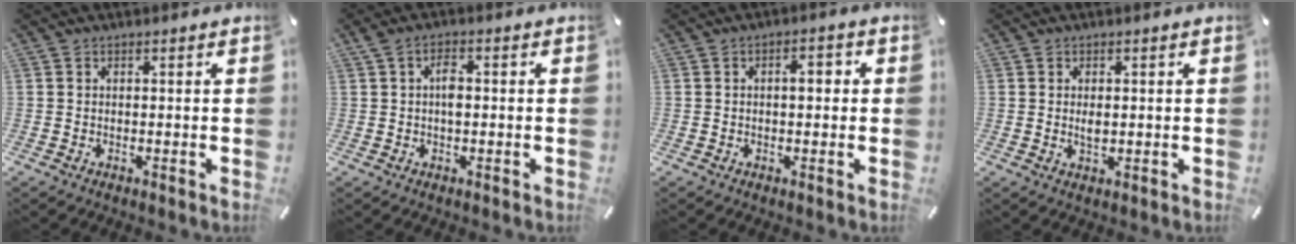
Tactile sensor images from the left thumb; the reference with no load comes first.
{"total": 3.7, "force": [0.2, 1.9, 3.2], "torque": [-0.055, 0.004, 0.001]}
{"total": 3.8, "force": [0.1, 1.9, 3.3], "torque": [-0.040, 0.003, -0.007]}
{"total": 2.2, "force": [0.2, 1.2, 1.8], "torque": [-0.045, -0.001, 0.001]}